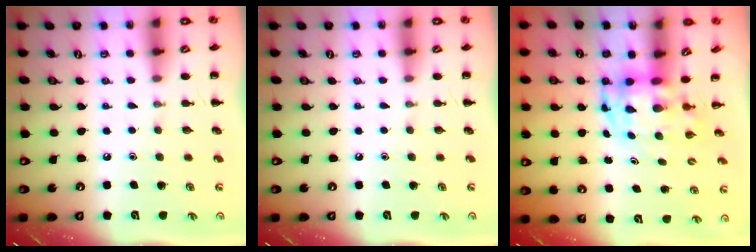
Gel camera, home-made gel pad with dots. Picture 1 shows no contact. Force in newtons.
{"total": 0.0}
{"total": 3.7, "press": 3.7, "slide": 0.8}